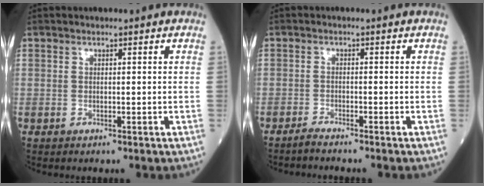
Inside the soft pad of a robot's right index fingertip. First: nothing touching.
{"total": 1.9, "force": [-1.8, -0.3, 0.6], "torque": [-0.015, -0.003, -0.033]}